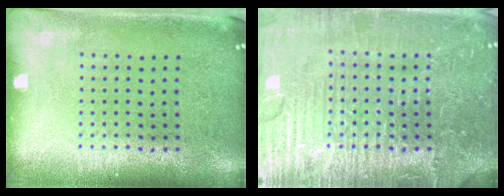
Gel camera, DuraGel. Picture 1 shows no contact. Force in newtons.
{"total": 7.5, "press": 7.4, "slide": 1.0}